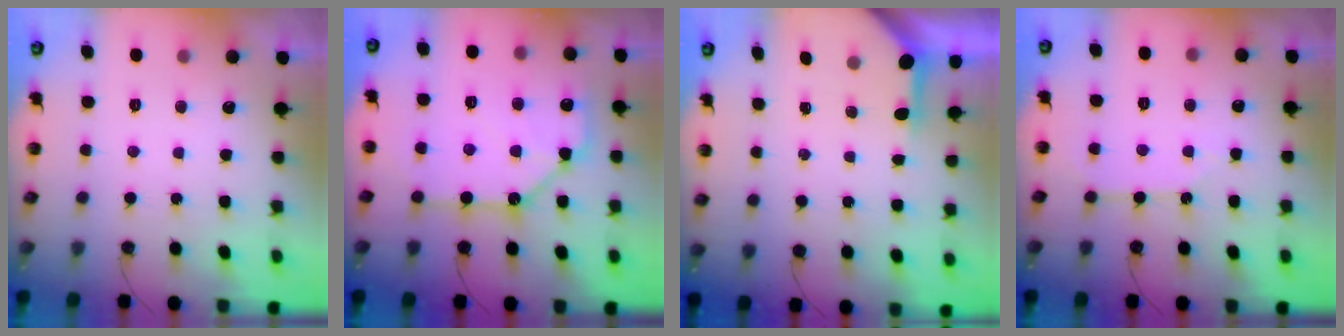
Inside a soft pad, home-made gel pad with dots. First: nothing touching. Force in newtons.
{"total": 13.5, "press": 13.4, "slide": 1.5}
{"total": 3.5, "press": 3.4, "slide": 0.4}
{"total": 2.1, "press": 2.1, "slide": 0.3}